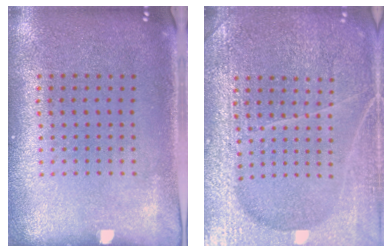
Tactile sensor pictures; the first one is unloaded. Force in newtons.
{"total": 6.4, "press": 6.3, "slide": 0.7}